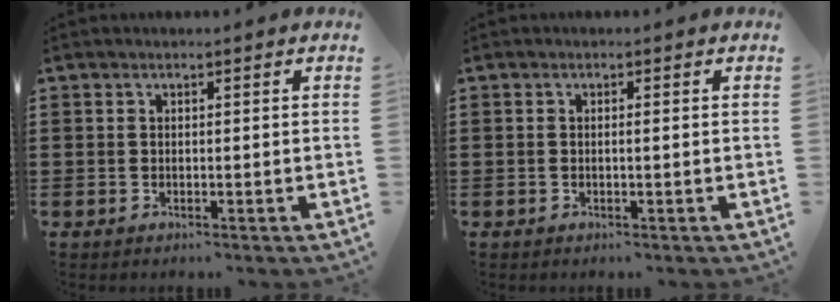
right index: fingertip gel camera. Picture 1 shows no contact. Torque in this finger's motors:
{"motor_torque": [-0.08, 0.05, 0.06, -0.01]}